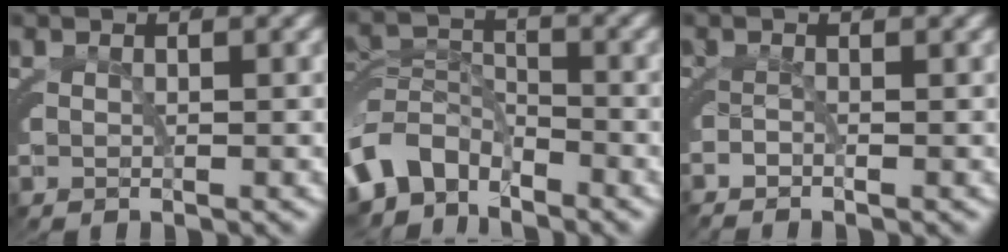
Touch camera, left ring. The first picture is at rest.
{"total": 6.7, "force": [-3.6, 4.6, 3.1], "torque": [-0.062, -0.034, -0.054]}
{"total": 1.2, "force": [-0.8, 0.8, 0.4], "torque": [-0.013, 0.004, -0.022]}